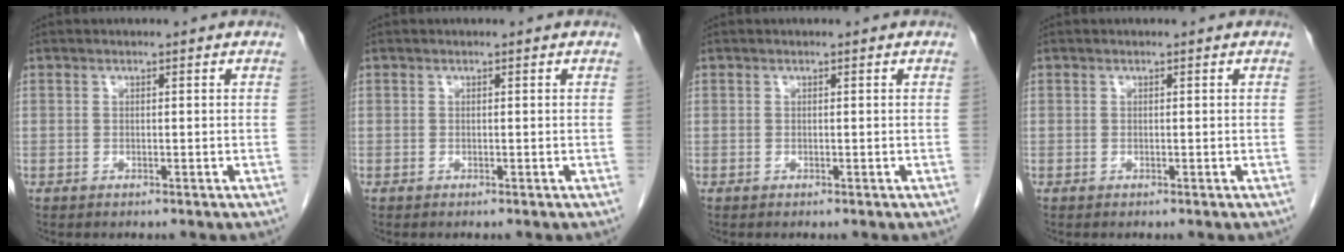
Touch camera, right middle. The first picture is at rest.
{"total": 0.0}
{"total": 0.0}
{"total": 0.0}